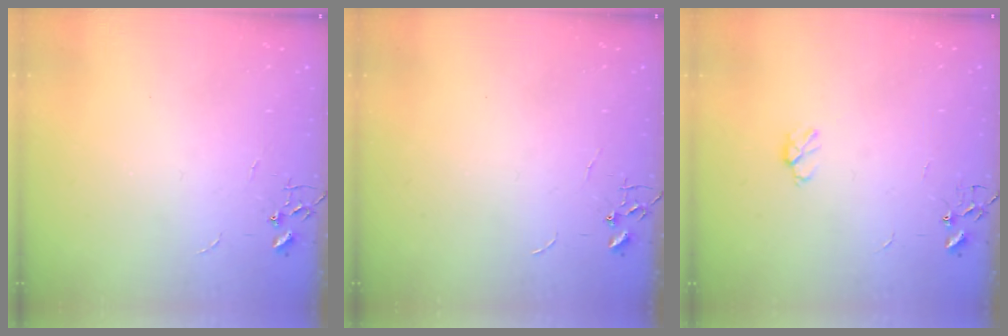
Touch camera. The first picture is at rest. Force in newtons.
{"total": 0.0}
{"total": 4.5, "press": 4.4, "slide": 0.8}